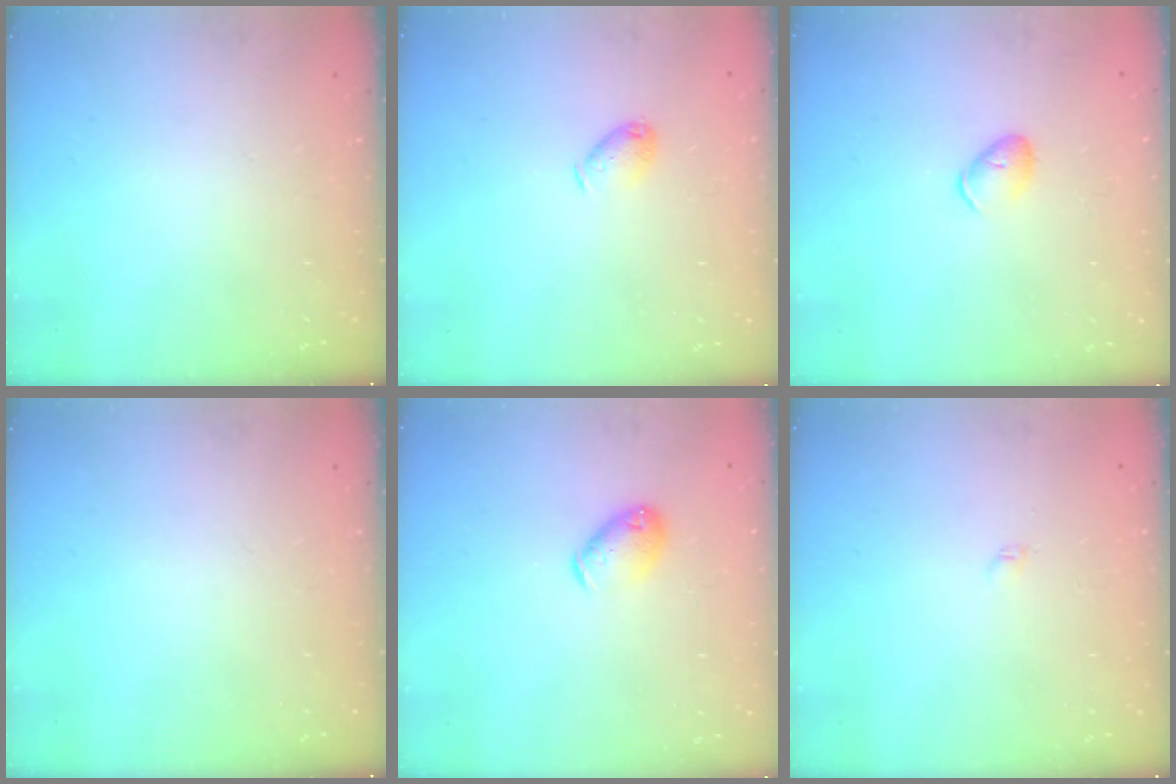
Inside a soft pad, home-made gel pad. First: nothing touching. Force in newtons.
{"total": 5.8, "press": 5.8, "slide": 0.7}
{"total": 5.5, "press": 5.4, "slide": 0.8}
{"total": 0.0}
{"total": 6.7, "press": 6.7, "slide": 0.8}
{"total": 2.1, "press": 2.0, "slide": 0.3}